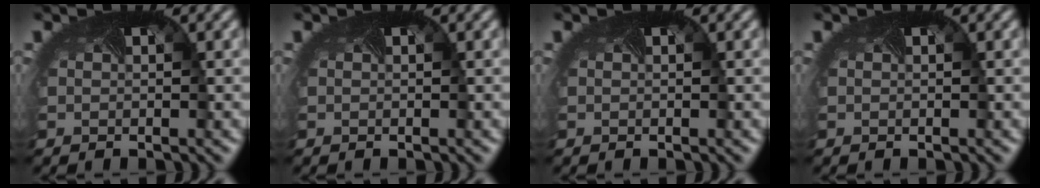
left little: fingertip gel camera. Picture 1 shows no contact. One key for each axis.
{"total": 0.0}
{"total": 0.0}
{"total": 0.0}